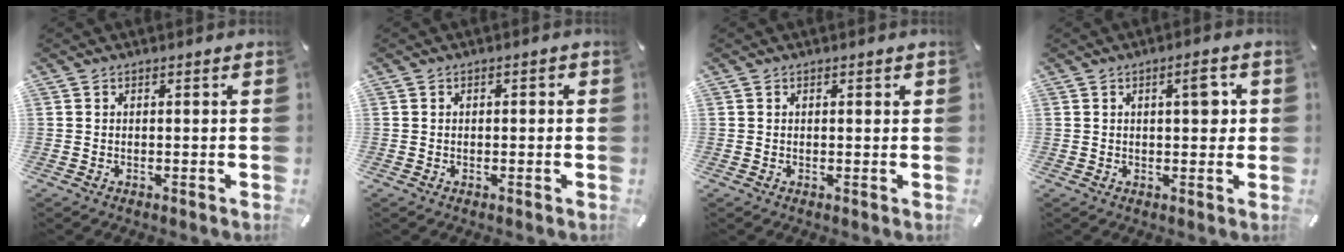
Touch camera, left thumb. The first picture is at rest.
{"total": 1.1, "force": [-0.2, 0.6, 0.9], "torque": [-0.017, 0.004, -0.005]}
{"total": 0.8, "force": [0.2, 0.4, 0.6], "torque": [-0.004, 0.000, 0.002]}
{"total": 5.9, "force": [1.4, 2.5, 5.2], "torque": [-0.061, -0.005, 0.012]}